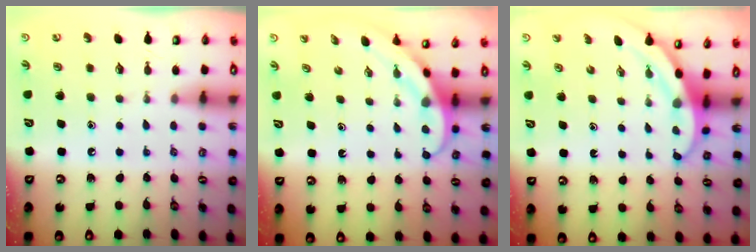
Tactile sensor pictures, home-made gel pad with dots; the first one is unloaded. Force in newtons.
{"total": 3.9, "press": 3.9, "slide": 0.3}
{"total": 3.6, "press": 3.6, "slide": 0.2}